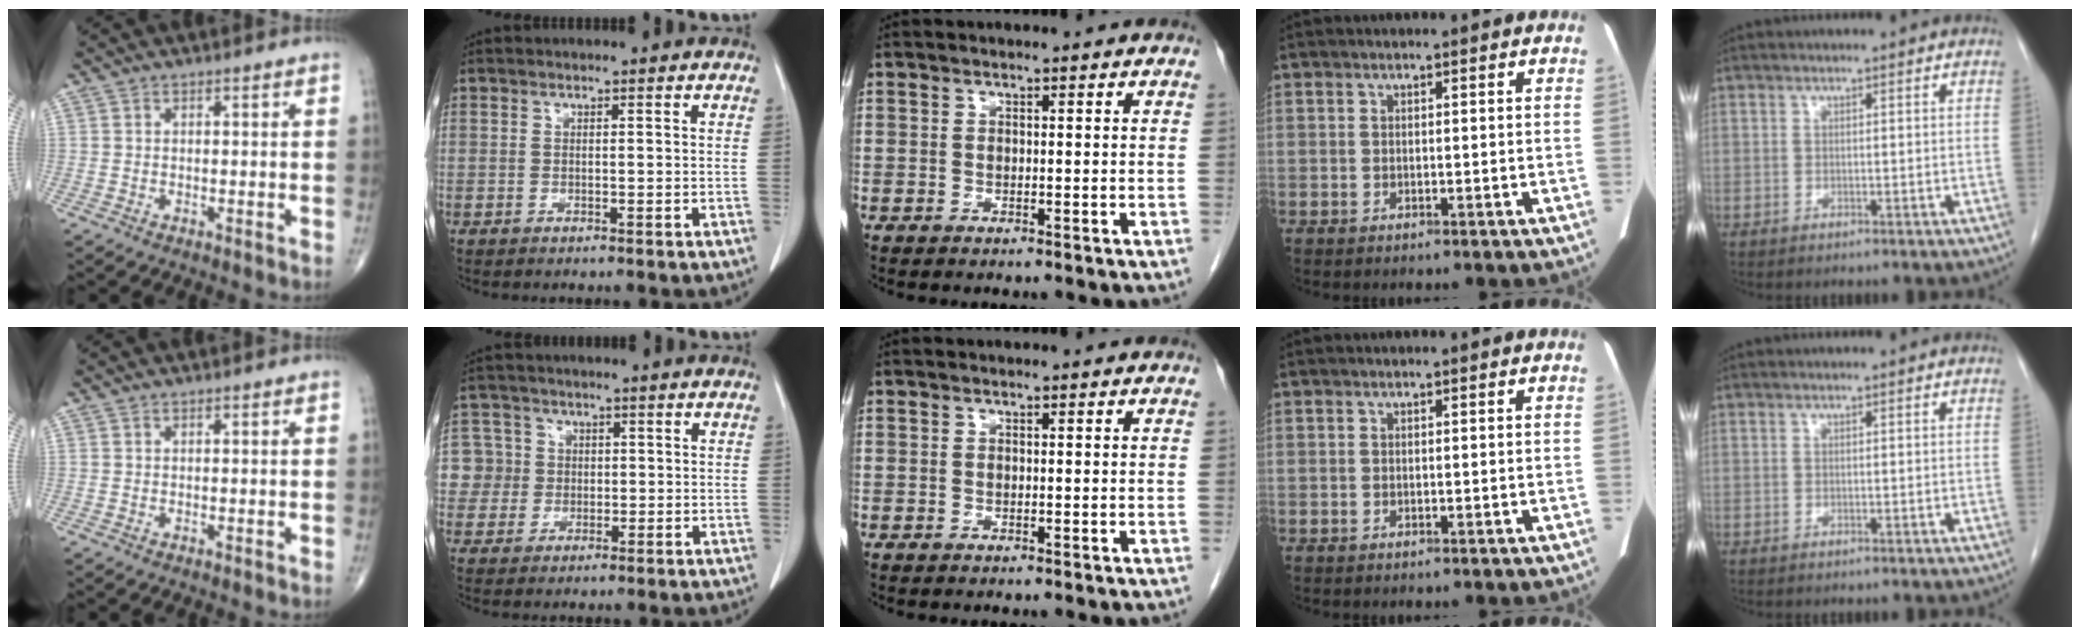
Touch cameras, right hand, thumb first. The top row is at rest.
{"index": {"total": 6.7, "force": [0.2, 6.7, 0.3], "torque": [-0.008, 0.030, 0.011]}}